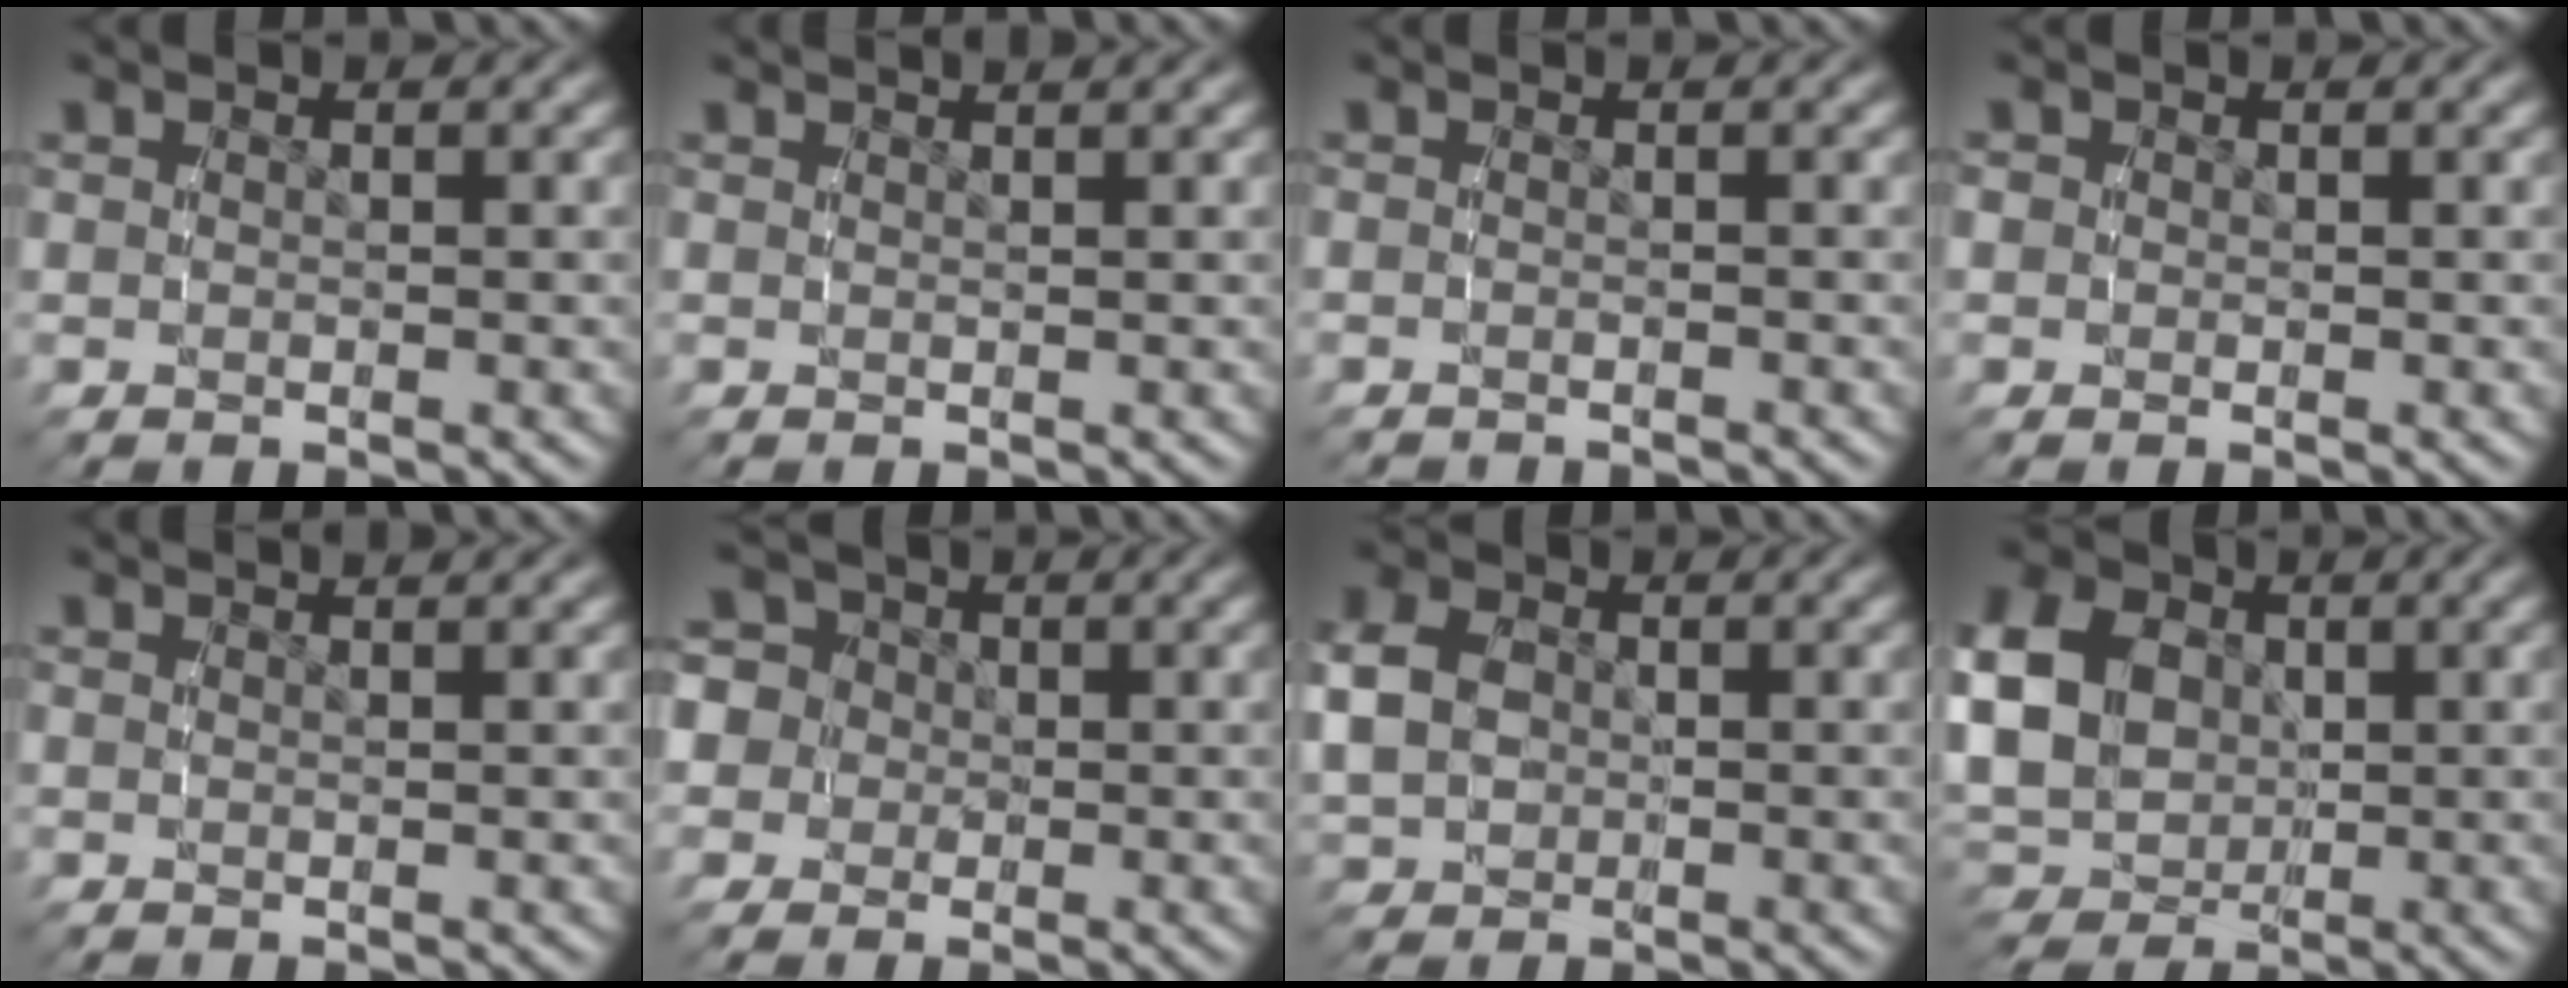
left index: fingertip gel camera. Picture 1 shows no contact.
{"total": 1.5, "force": [1.4, -0.3, 0.5], "torque": [-0.003, 0.004, 0.020]}
{"total": 1.5, "force": [-1.4, -0.3, -0.3], "torque": [0.003, -0.002, -0.028]}
{"total": 0.6, "force": [-0.1, 0.6, 0.0], "torque": [-0.008, -0.003, -0.001]}
{"total": 1.2, "force": [1.1, -0.3, 0.2], "torque": [0.002, 0.003, 0.017]}
{"total": 9.5, "force": [0.1, 8.8, 3.6], "torque": [-0.103, -0.027, -0.009]}
{"total": 4.6, "force": [-0.5, 3.9, 2.4], "torque": [-0.069, -0.019, -0.004]}
{"total": 9.6, "force": [-0.1, 8.1, 5.2], "torque": [-0.128, -0.031, 0.001]}